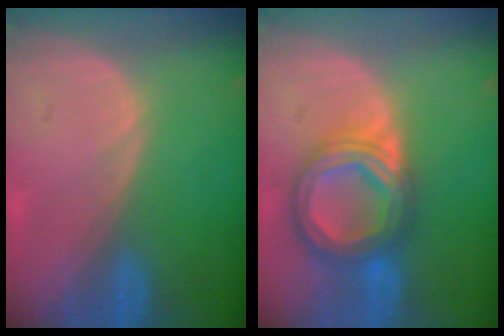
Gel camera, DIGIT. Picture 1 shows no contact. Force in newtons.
{"total": 8.4, "press": 8.4, "slide": 0.5}